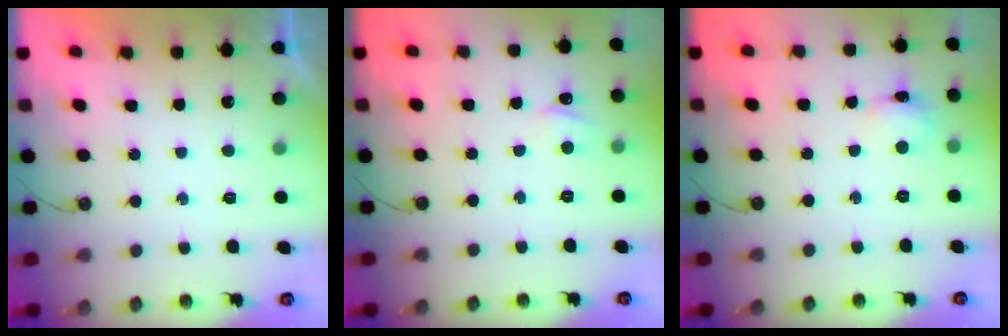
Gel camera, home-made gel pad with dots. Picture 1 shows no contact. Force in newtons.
{"total": 1.6, "press": 1.5, "slide": 0.2}
{"total": 4.9, "press": 4.9, "slide": 0.4}